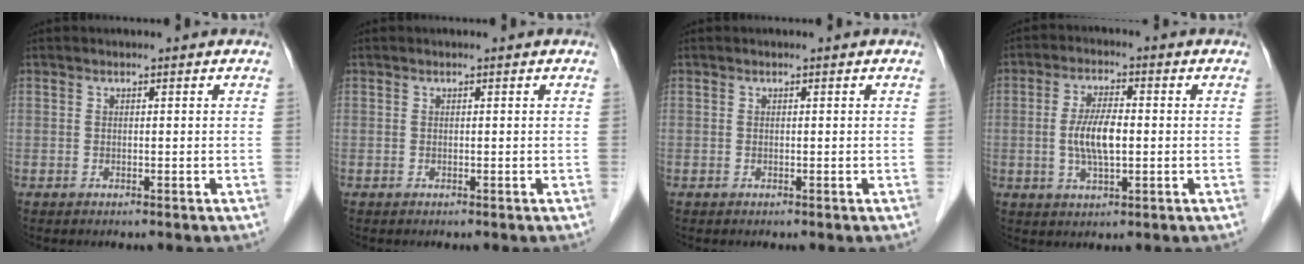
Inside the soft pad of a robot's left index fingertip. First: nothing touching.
{"total": 0.0}
{"total": 0.0}
{"total": 6.3, "force": [-0.7, 1.8, 6.0], "torque": [-0.127, -0.006, -0.012]}